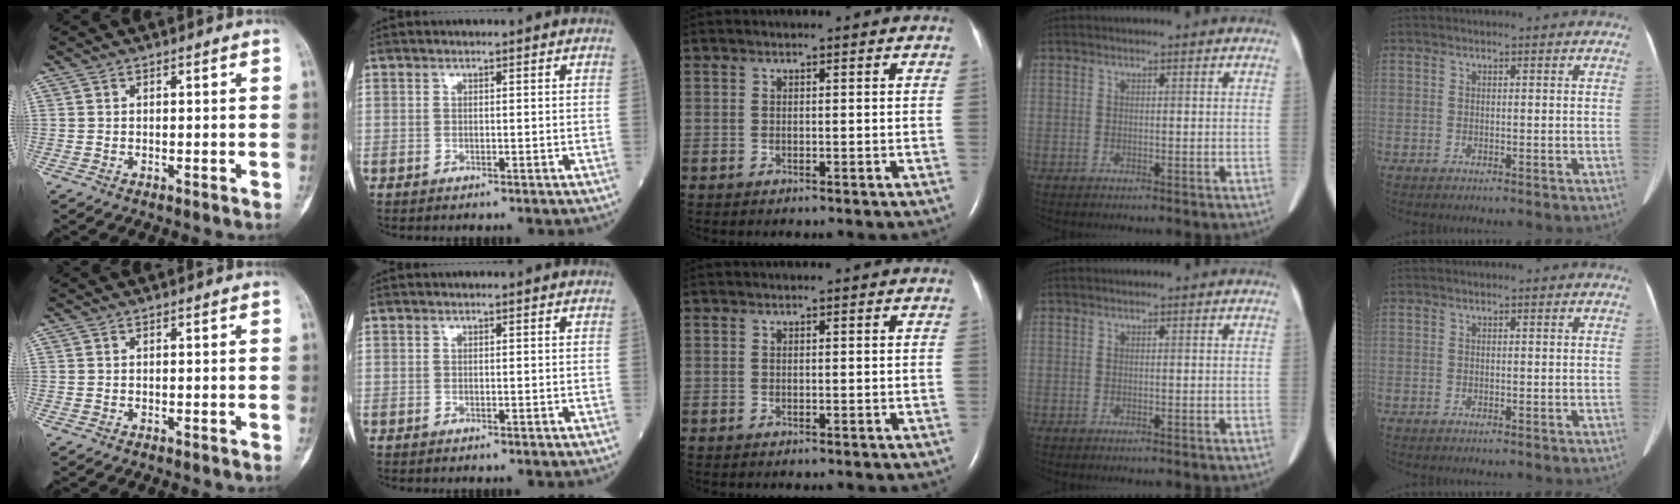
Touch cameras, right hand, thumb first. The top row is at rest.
{}